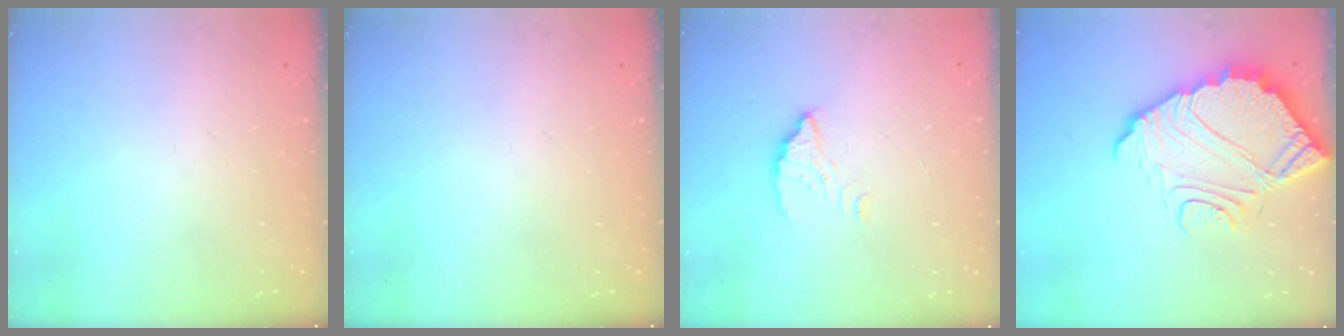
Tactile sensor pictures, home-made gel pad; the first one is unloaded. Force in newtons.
{"total": 0.0}
{"total": 2.9, "press": 2.9, "slide": 0.1}
{"total": 13.3, "press": 13.2, "slide": 1.0}